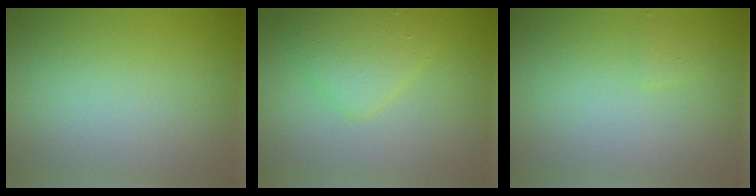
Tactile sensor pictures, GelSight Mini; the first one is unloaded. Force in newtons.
{"total": 3.1, "press": 3.1, "slide": 0.0}
{"total": 0.7, "press": 0.7, "slide": 0.0}